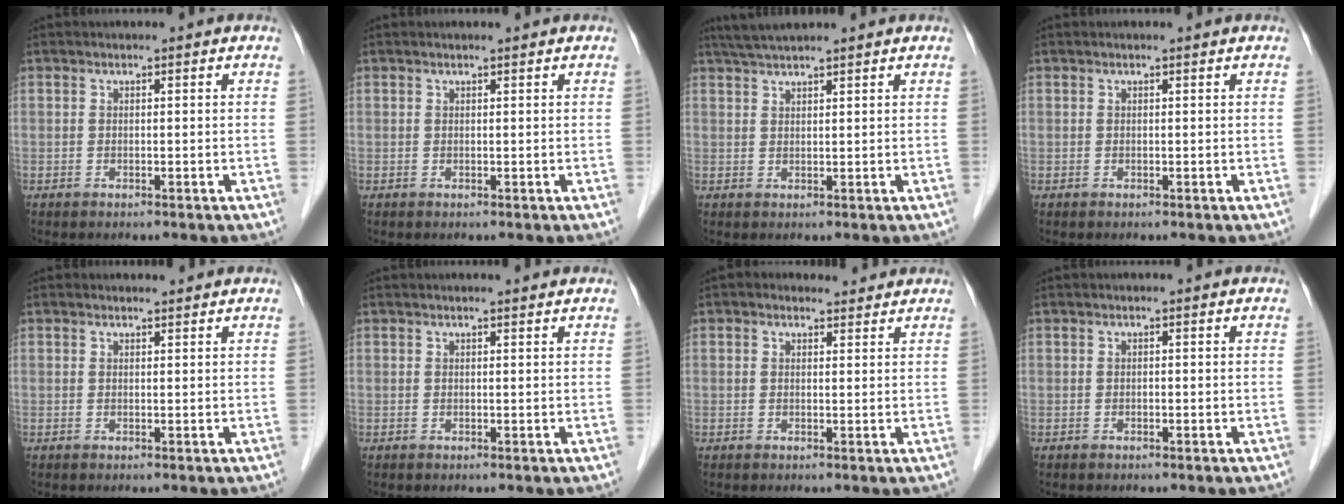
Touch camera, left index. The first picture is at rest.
{"total": 0.7, "force": [0.7, 0.0, 0.3], "torque": [-0.007, 0.003, 0.011]}
{"total": 5.1, "force": [4.5, -0.3, 2.4], "torque": [-0.042, 0.032, 0.081]}
{"total": 0.0}
{"total": 0.8, "force": [0.8, 0.2, 0.0], "torque": [-0.010, -0.002, 0.012]}
{"total": 1.1, "force": [1.1, -0.1, 0.3], "torque": [-0.008, 0.003, 0.017]}
{"total": 2.2, "force": [1.8, 1.3, 0.3], "torque": [-0.006, 0.011, 0.023]}
{"total": 0.0}